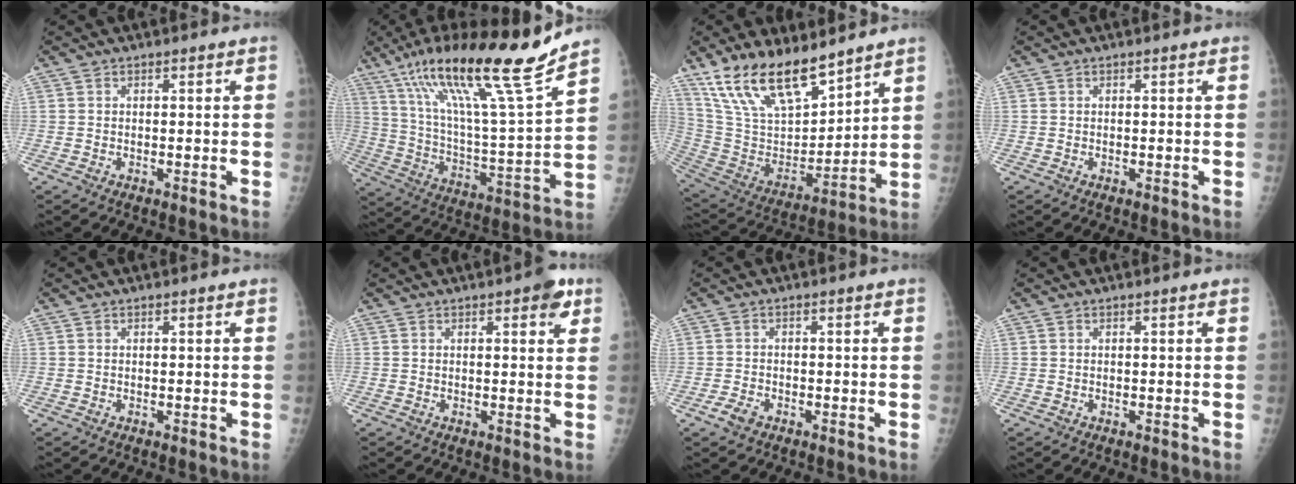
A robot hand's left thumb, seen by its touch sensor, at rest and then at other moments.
{"total": 24.4, "force": [16.7, 1.7, 17.7], "torque": [-0.278, -0.058, 0.292]}
{"total": 19.3, "force": [14.3, 7.4, 10.6], "torque": [-0.159, -0.069, 0.280]}
{"total": 0.0}
{"total": 0.0}
{"total": 3.9, "force": [2.0, 1.4, 3.1], "torque": [-0.029, -0.005, 0.020]}
{"total": 2.4, "force": [-1.4, 1.4, 1.3], "torque": [-0.029, 0.003, -0.024]}
{"total": 0.0}